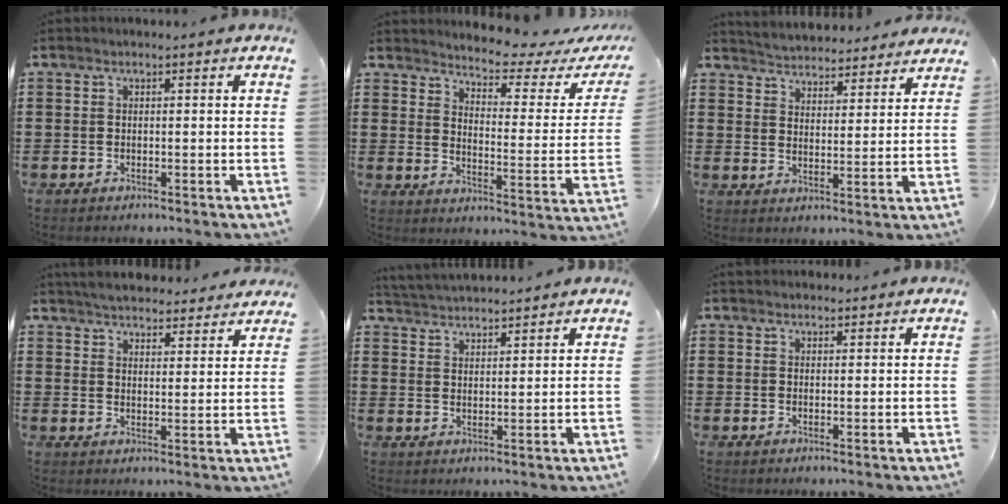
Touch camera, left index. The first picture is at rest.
{"total": 4.1, "force": [3.9, 0.0, 1.2], "torque": [-0.042, -0.036, 0.057]}
{"total": 4.1, "force": [4.0, 0.0, -0.8], "torque": [-0.008, -0.031, 0.068]}
{"total": 4.2, "force": [4.2, 0.2, 0.3], "torque": [-0.023, -0.019, 0.076]}
{"total": 3.0, "force": [3.0, -0.1, -0.4], "torque": [-0.004, -0.011, 0.054]}
{"total": 1.5, "force": [1.3, 0.6, -0.2], "torque": [0.000, 0.003, 0.027]}